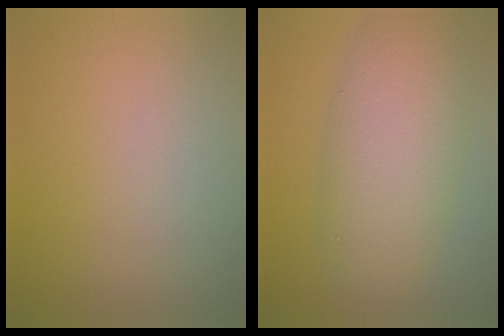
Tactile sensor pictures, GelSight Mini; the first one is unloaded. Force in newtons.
{"total": 7.6, "press": 7.6, "slide": 0.2}